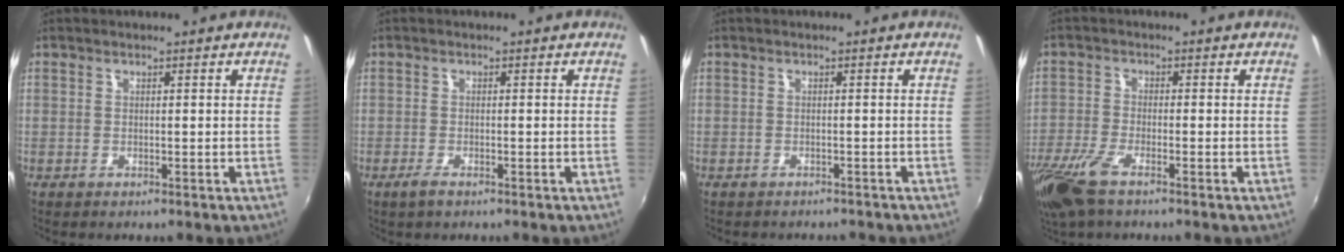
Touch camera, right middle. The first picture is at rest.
{"total": 1.9, "force": [-1.4, 0.5, 1.2], "torque": [-0.030, -0.005, -0.028]}
{"total": 3.7, "force": [-3.3, 1.1, 1.0], "torque": [-0.025, -0.013, -0.044]}
{"total": 9.8, "force": [-6.5, 2.9, 6.8], "torque": [-0.165, -0.034, -0.131]}